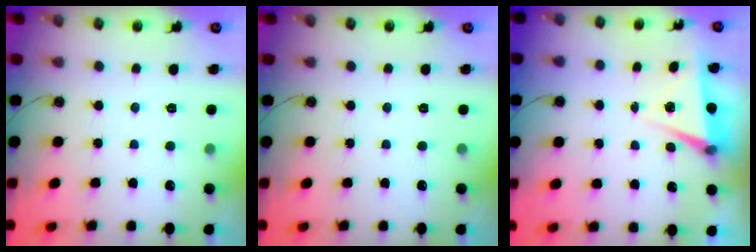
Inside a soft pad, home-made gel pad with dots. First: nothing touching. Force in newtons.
{"total": 0.0}
{"total": 6.1, "press": 4.1, "slide": 4.4}